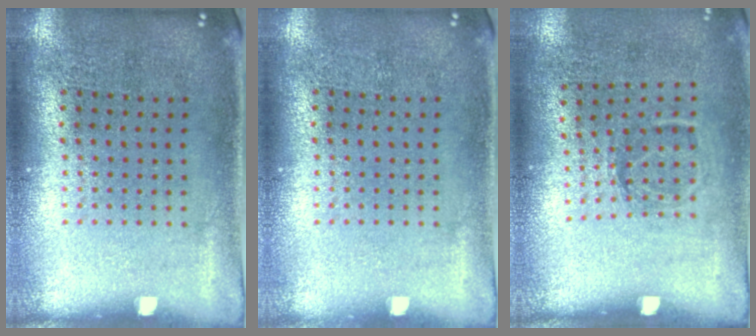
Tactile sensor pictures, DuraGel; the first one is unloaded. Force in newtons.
{"total": 0.0}
{"total": 1.2, "press": 0.8, "slide": 0.8}